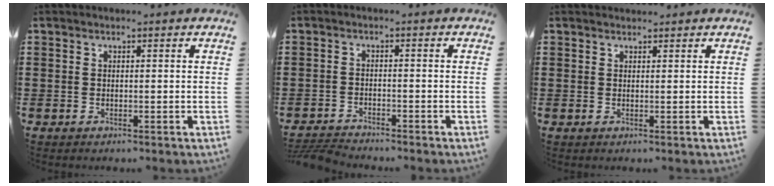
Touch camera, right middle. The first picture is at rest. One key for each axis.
{"total": 3.2, "fx": -3.2, "fy": 0.3, "fz": 0.5, "tx": -0.024, "ty": -0.003, "tz": -0.071}
{"total": 0.7, "fx": 0.7, "fy": 0.2, "fz": -0.1, "tx": 0.007, "ty": -0.003, "tz": 0.012}